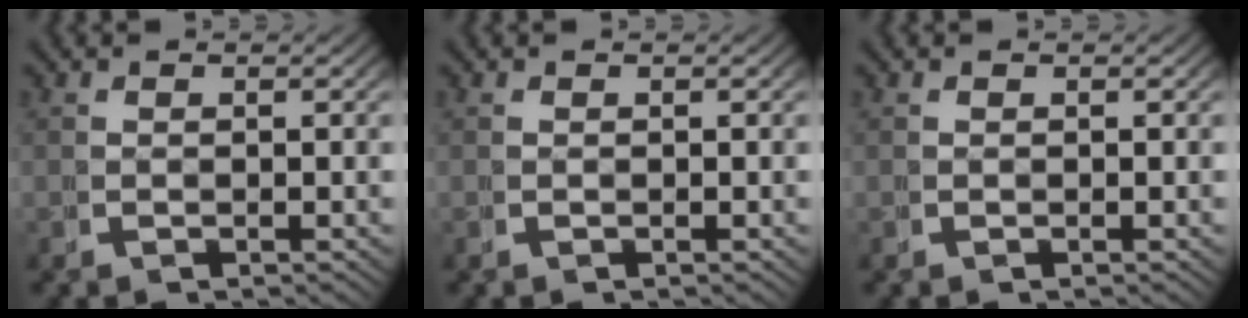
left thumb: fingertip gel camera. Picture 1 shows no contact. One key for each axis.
{"total": 0.0}
{"total": 0.0}